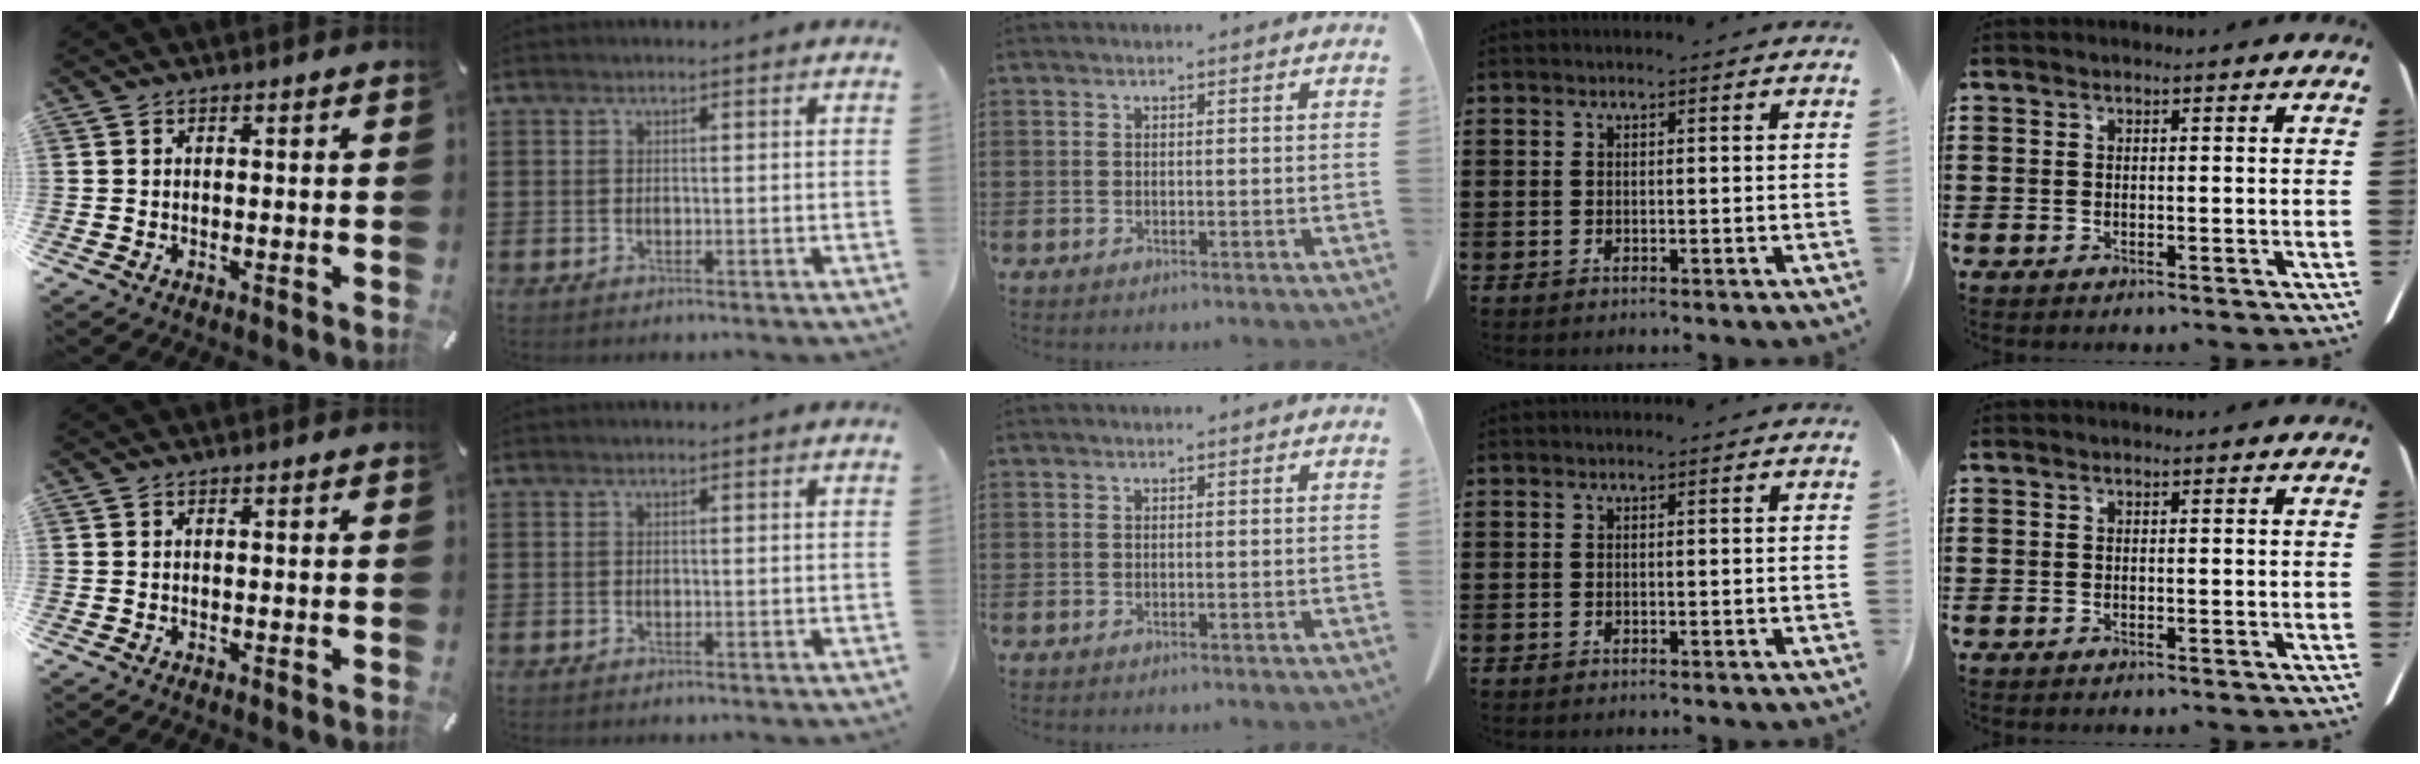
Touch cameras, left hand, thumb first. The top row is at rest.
{}